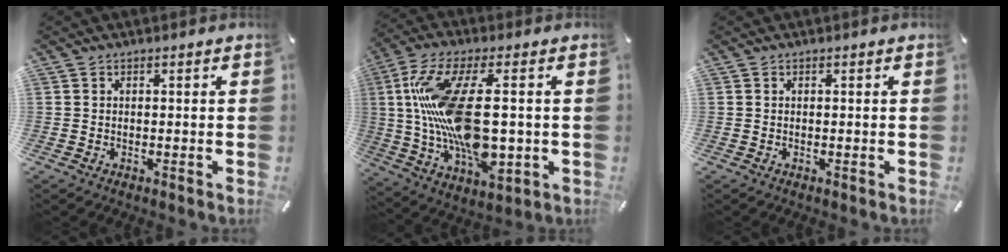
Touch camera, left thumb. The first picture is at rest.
{"total": 21.2, "force": [1.6, 9.1, 19.0], "torque": [-0.393, -0.015, 0.028]}
{"total": 0.0}